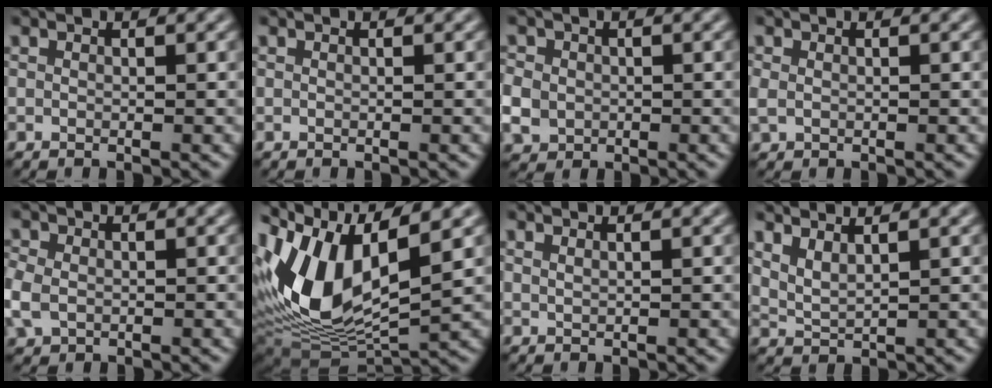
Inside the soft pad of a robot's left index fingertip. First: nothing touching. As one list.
[{"total": 0.0}, {"total": 4.2, "force": [-0.8, 3.6, 1.9], "torque": [-0.048, 0.001, -0.018]}, {"total": 1.2, "force": [0.1, 1.0, 0.8], "torque": [-0.020, 0.002, 0.001]}, {"total": 3.0, "force": [-0.5, 2.4, 1.8], "torque": [-0.057, 0.000, -0.014]}, {"total": 12.0, "force": [2.5, 6.2, 10.0], "torque": [-0.212, -0.004, 0.040]}, {"total": 0.6, "force": [0.6, 0.0, 0.2], "torque": [-0.004, -0.003, 0.007]}, {"total": 2.3, "force": [1.8, 0.6, 1.3], "torque": [-0.030, 0.000, 0.040]}]